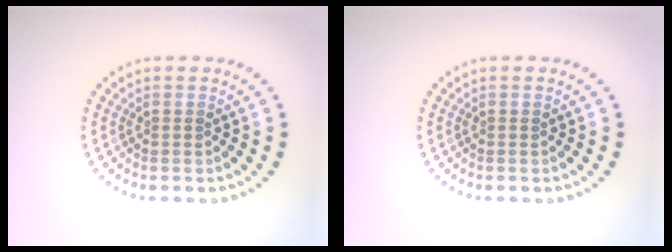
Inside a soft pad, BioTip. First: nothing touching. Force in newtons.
{"total": 0.0}